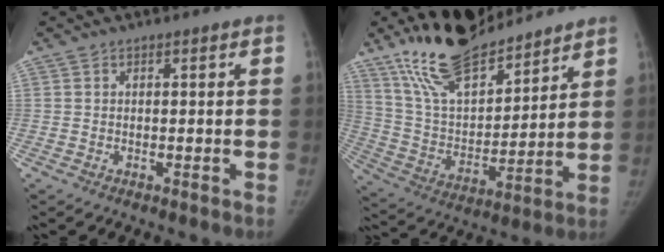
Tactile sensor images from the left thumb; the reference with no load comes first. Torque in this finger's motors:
{"motor_torque": [0.65, 0.53, 1.04, -1.73, 0.08]}